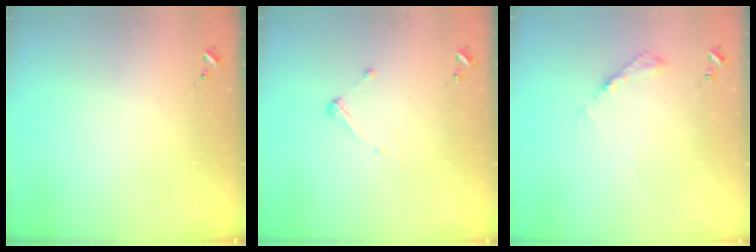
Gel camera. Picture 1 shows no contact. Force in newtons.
{"total": 3.2, "press": 3.2, "slide": 0.4}
{"total": 5.3, "press": 5.3, "slide": 0.5}